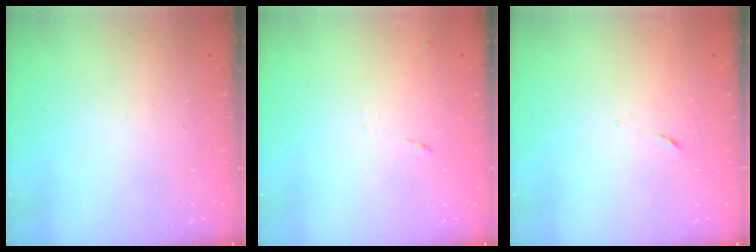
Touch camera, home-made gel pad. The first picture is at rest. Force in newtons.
{"total": 7.5, "press": 7.4, "slide": 0.6}
{"total": 6.2, "press": 6.1, "slide": 0.7}